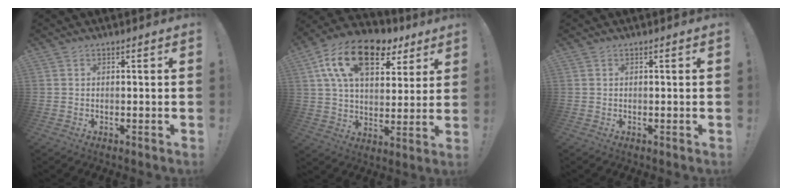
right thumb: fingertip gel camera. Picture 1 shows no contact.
{"total": 18.7, "force": [9.1, 10.5, 12.4], "torque": [-0.201, -0.035, 0.160]}
{"total": 0.0}